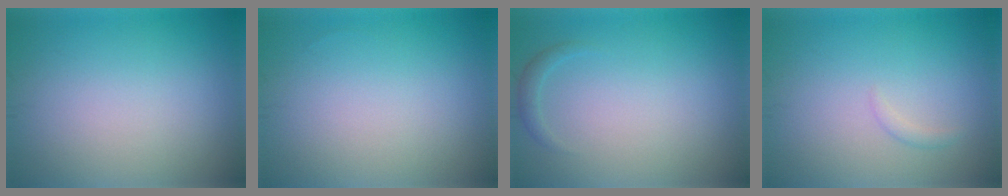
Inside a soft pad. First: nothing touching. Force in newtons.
{"total": 0.0}
{"total": 0.9, "press": 0.9, "slide": 0.1}
{"total": 0.7, "press": 0.7, "slide": 0.1}